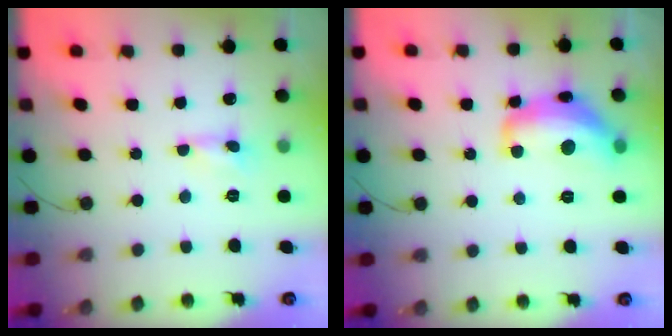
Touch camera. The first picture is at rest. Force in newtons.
{"total": 15.9, "press": 15.9, "slide": 0.8}